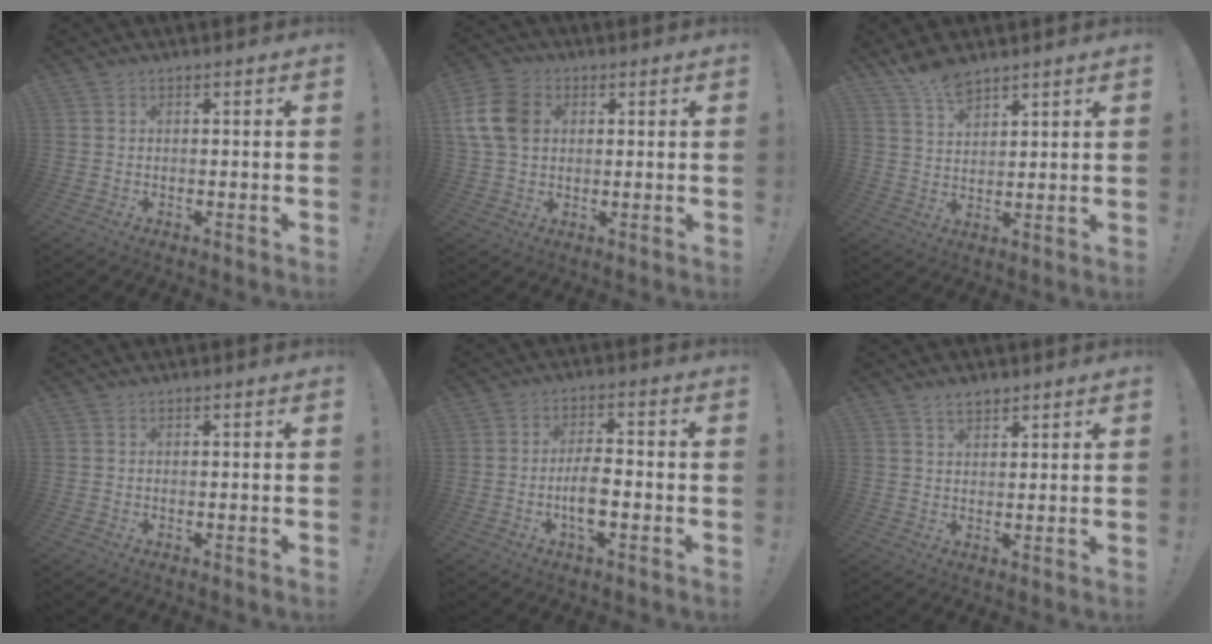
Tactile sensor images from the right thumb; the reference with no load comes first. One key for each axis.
{"total": 12.9, "fx": 2.9, "fy": 9.9, "fz": 7.7, "tx": -0.152, "ty": 0.000, "tz": 0.061}
{"total": 7.4, "fx": 6.2, "fy": 2.7, "fz": 3.0, "tx": -0.057, "ty": -0.039, "tz": 0.116}
{"total": 0.0}
{"total": 7.2, "fx": -2.4, "fy": 2.8, "fz": 6.2, "tx": -0.113, "ty": 0.002, "tz": -0.044}
{"total": 3.9, "fx": 3.0, "fy": 2.0, "fz": 1.7, "tx": -0.027, "ty": -0.012, "tz": 0.054}